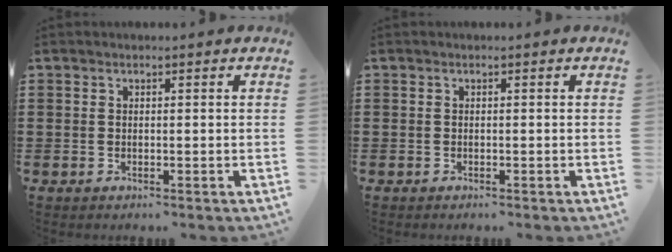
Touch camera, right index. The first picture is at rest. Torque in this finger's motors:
{"motor_torque": [-0.02, -0.12, -0.03, 0.01]}